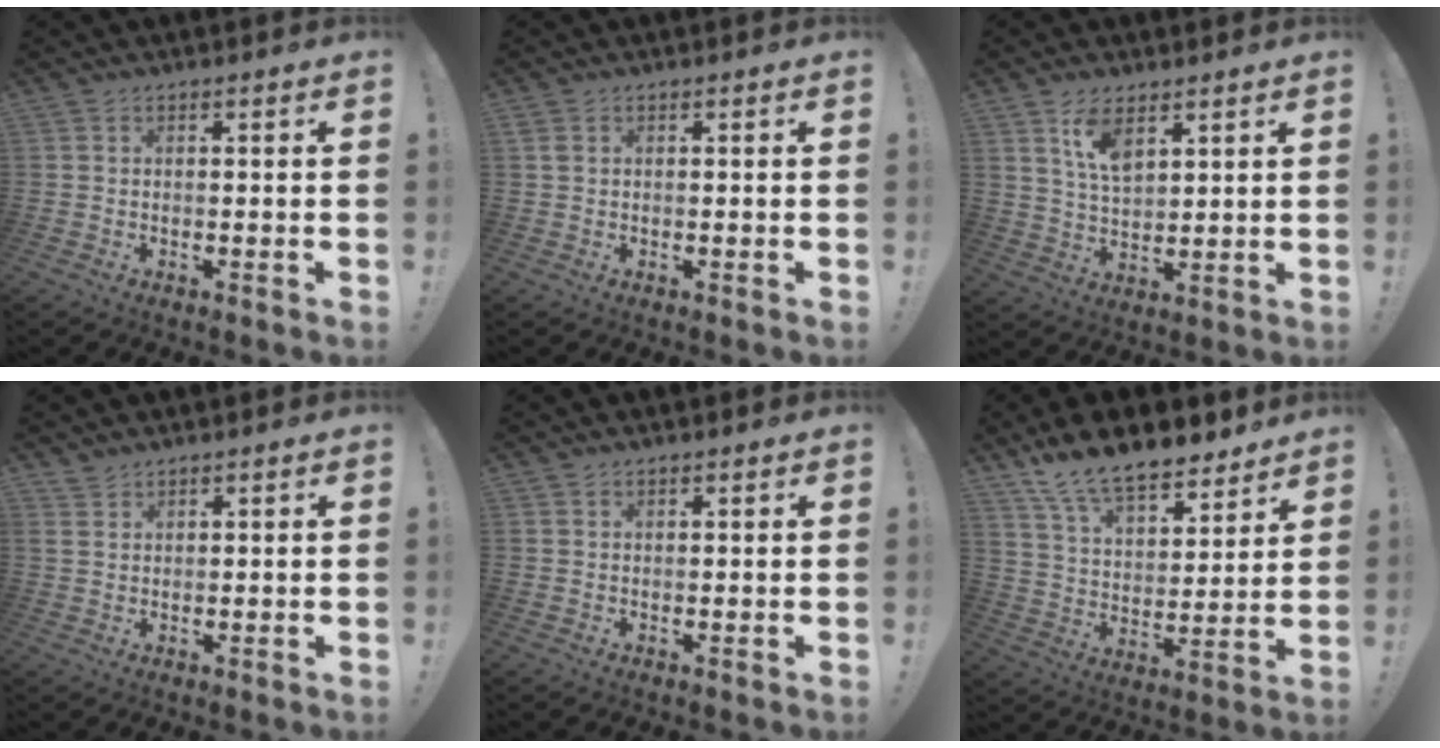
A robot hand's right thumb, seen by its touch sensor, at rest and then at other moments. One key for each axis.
{"total": 1.1, "fx": 0.4, "fy": 0.7, "fz": 0.6, "tx": -0.007, "ty": 0.000, "tz": 0.007}
{"total": 8.9, "fx": 5.4, "fy": 4.4, "fz": 5.6, "tx": -0.092, "ty": -0.024, "tz": 0.097}
{"total": 2.2, "fx": 2.0, "fy": 1.0, "fz": 0.3, "tx": -0.002, "ty": -0.013, "tz": 0.037}
{"total": 0.7, "fx": 0.6, "fy": 0.3, "fz": 0.0, "tx": 0.001, "ty": -0.001, "tz": 0.011}
{"total": 15.1, "fx": 12.3, "fy": 6.0, "fz": 6.4, "tx": -0.125, "ty": -0.087, "tz": 0.225}